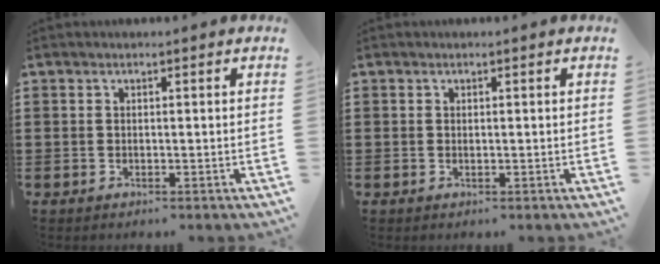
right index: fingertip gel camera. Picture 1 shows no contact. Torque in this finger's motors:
{"motor_torque": [2.14, 0.00, 0.03, 0.00]}